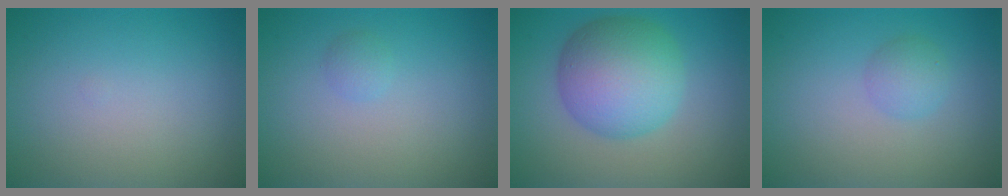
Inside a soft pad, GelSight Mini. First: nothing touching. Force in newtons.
{"total": 0.9, "press": 0.9, "slide": 0.0}
{"total": 7.9, "press": 7.9, "slide": 0.1}
{"total": 1.7, "press": 1.7, "slide": 0.1}